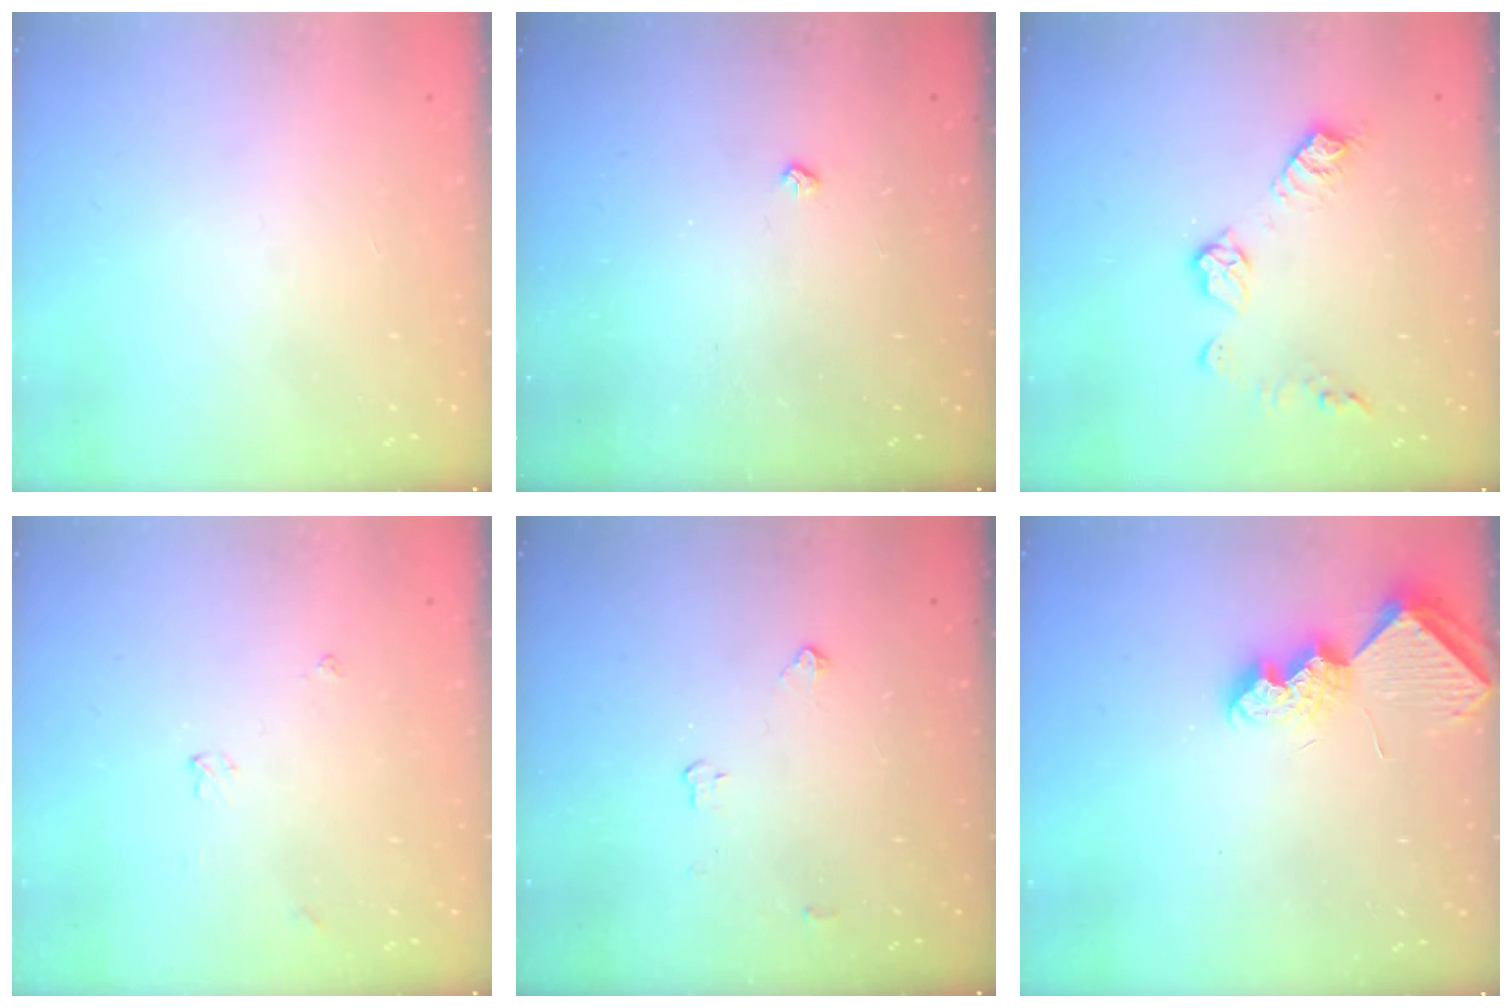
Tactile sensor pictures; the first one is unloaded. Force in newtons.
{"total": 2.6, "press": 2.5, "slide": 0.5}
{"total": 9.4, "press": 9.4, "slide": 0.2}
{"total": 3.6, "press": 3.5, "slide": 0.5}
{"total": 2.8, "press": 2.8, "slide": 0.4}
{"total": 8.0, "press": 8.0, "slide": 0.2}